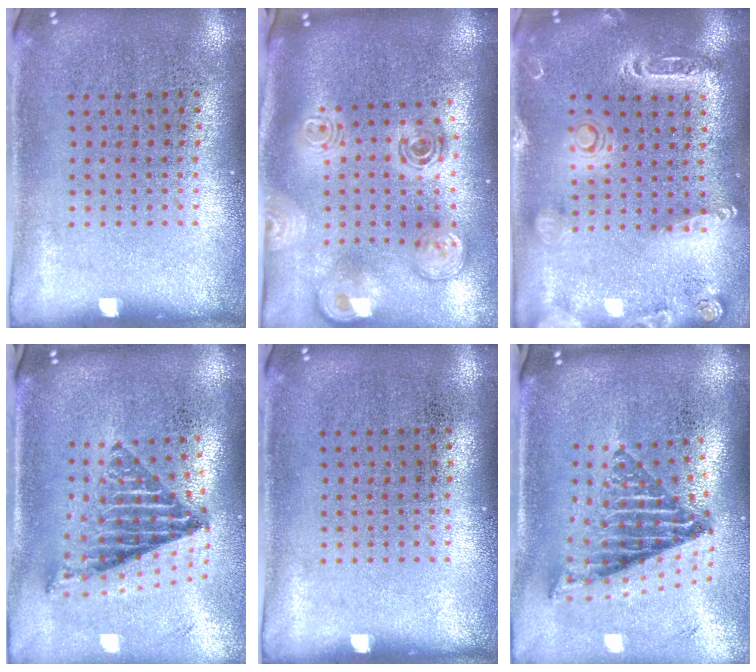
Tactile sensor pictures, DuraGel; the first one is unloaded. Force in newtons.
{"total": 3.0, "press": 2.1, "slide": 2.1}
{"total": 2.0, "press": 1.9, "slide": 0.6}
{"total": 1.6, "press": 1.3, "slide": 1.0}
{"total": 0.0}
{"total": 2.1, "press": 1.4, "slide": 1.5}